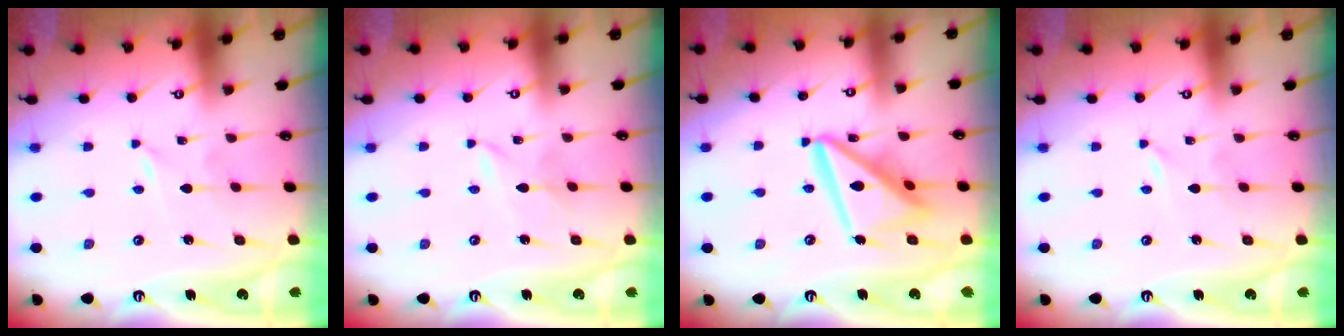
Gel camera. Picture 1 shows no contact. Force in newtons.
{"total": 1.8, "press": 1.7, "slide": 0.2}
{"total": 15.9, "press": 15.8, "slide": 1.8}
{"total": 0.0}